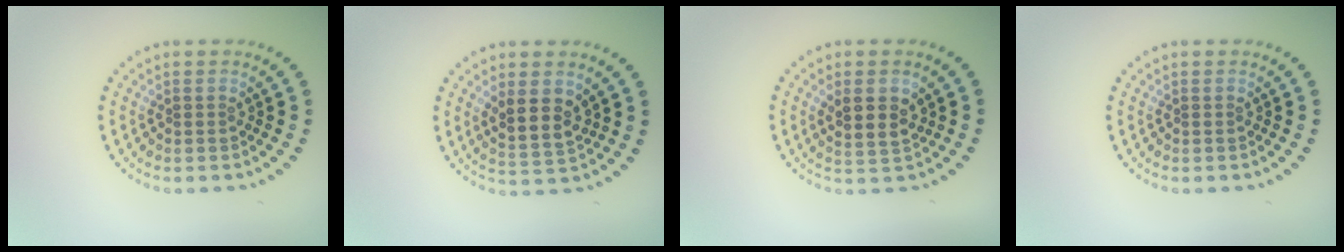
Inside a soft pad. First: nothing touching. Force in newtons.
{"total": 3.0, "press": 2.8, "slide": 1.3}
{"total": 2.7, "press": 2.5, "slide": 1.0}
{"total": 0.0}